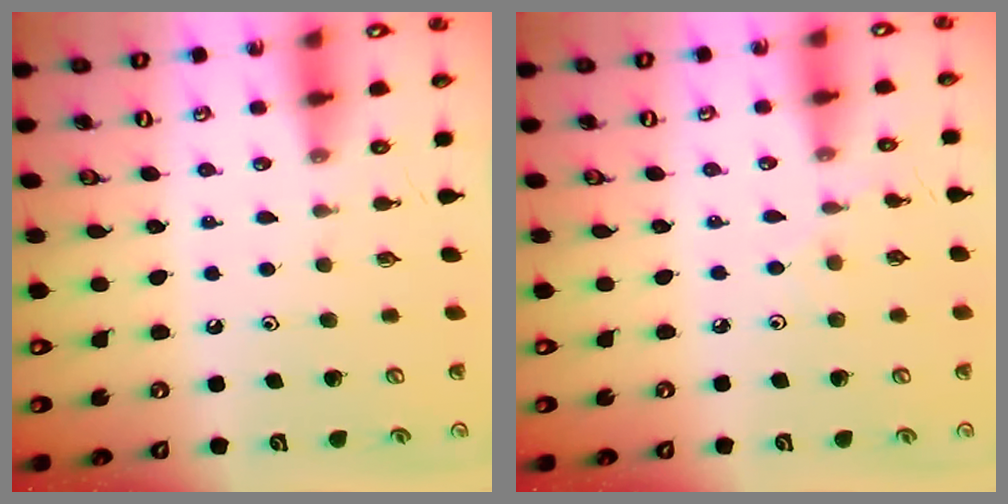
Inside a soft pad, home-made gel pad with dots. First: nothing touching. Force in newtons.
{"total": 1.4, "press": 1.4, "slide": 0.1}